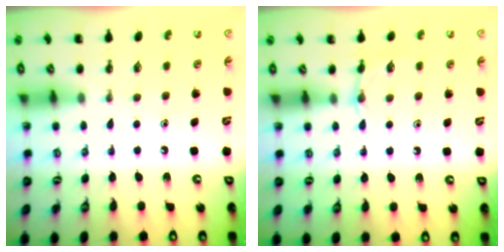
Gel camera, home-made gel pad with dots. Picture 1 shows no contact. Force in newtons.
{"total": 4.4, "press": 4.1, "slide": 1.5}